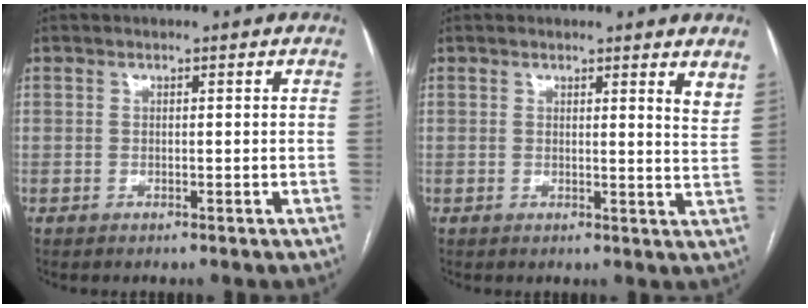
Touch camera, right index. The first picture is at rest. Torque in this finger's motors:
{"motor_torque": [-0.02, 0.08, 0.01, 0.00]}